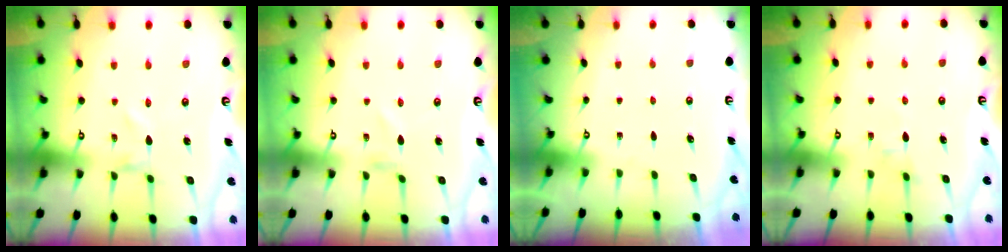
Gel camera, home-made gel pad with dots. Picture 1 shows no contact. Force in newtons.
{"total": 1.1, "press": 1.1, "slide": 0.1}
{"total": 0.0}
{"total": 3.4, "press": 3.4, "slide": 0.4}